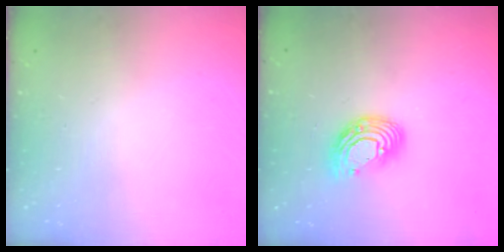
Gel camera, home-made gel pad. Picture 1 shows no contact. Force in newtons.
{"total": 12.2, "press": 12.1, "slide": 1.1}